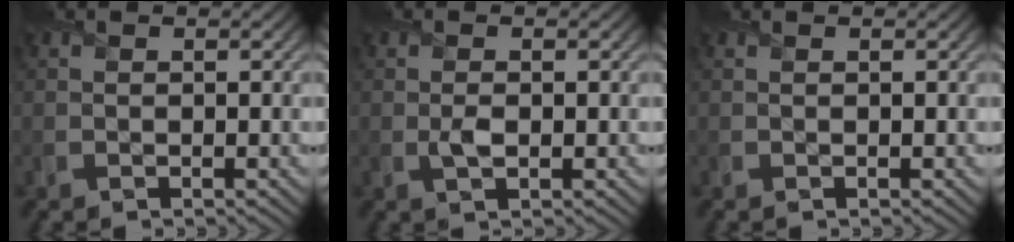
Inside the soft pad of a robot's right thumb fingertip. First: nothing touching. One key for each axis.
{"total": 1.5, "fx": -0.2, "fy": 0.7, "fz": 1.4, "tx": -0.031, "ty": -0.001, "tz": -0.005}
{"total": 0.0}